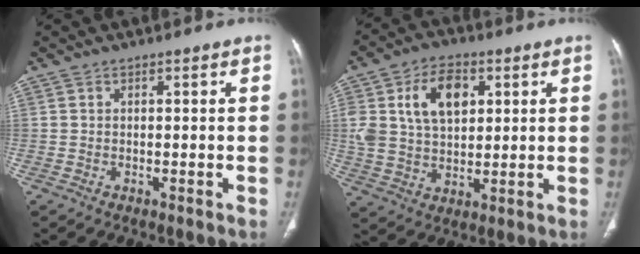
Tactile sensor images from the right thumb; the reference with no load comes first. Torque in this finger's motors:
{"motor_torque": [1.72, 1.58, 1.07, 0.83, 0.16]}